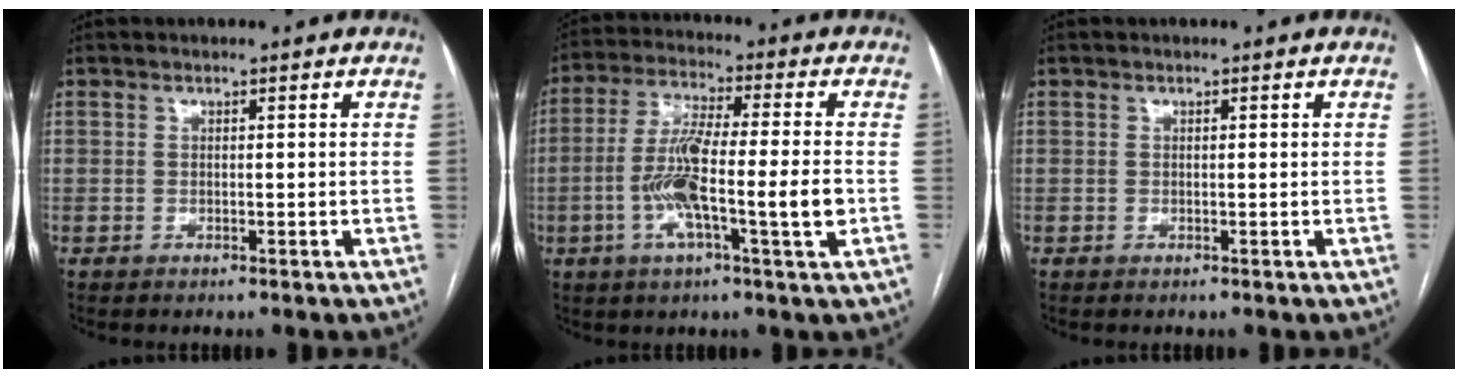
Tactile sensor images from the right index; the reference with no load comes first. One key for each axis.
{"total": 12.8, "fx": -2.8, "fy": 0.7, "fz": 12.5, "tx": -0.230, "ty": -0.001, "tz": -0.056}
{"total": 0.0}